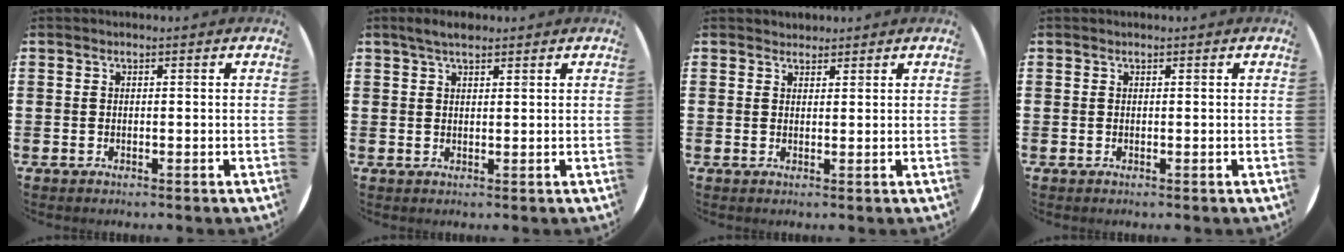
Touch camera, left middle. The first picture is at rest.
{"total": 2.5, "force": [2.1, 0.7, 1.2], "torque": [-0.019, 0.004, 0.036]}
{"total": 1.4, "force": [1.3, 0.4, -0.2], "torque": [0.010, 0.000, 0.025]}
{"total": 0.0}